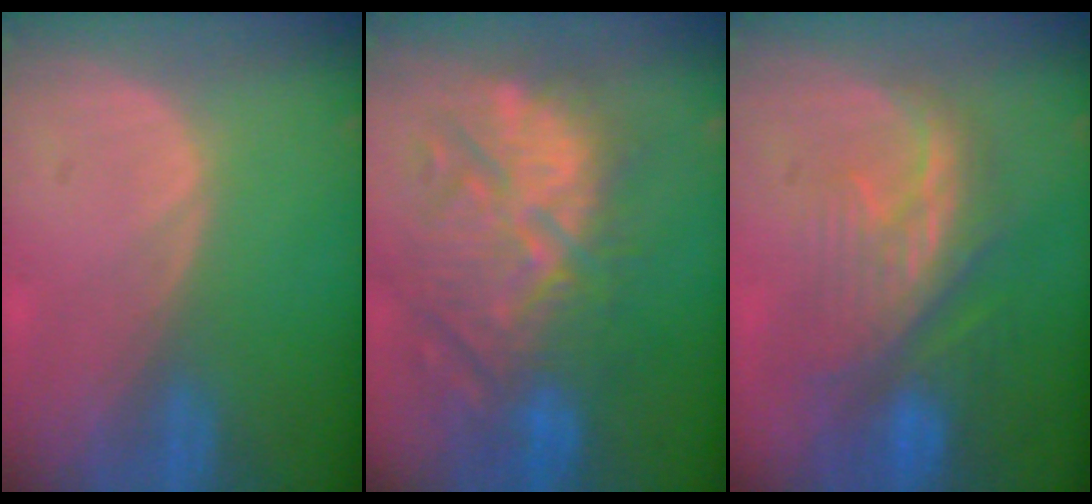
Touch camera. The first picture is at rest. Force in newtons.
{"total": 11.9, "press": 11.5, "slide": 3.0}
{"total": 9.2, "press": 8.7, "slide": 3.2}